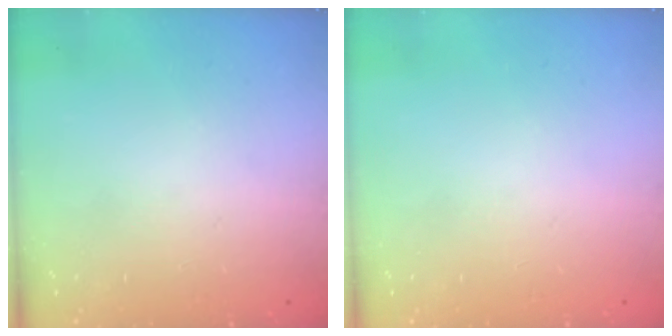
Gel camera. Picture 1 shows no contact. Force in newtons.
{"total": 0.0}